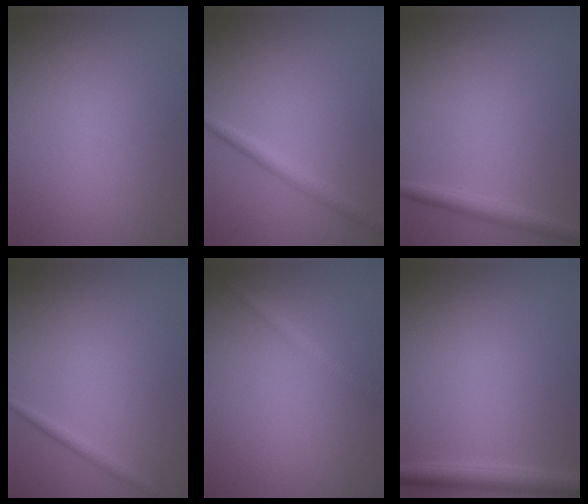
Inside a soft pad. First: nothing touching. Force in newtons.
{"total": 1.9, "press": 1.9, "slide": 0.1}
{"total": 1.8, "press": 1.8, "slide": 0.1}
{"total": 1.1, "press": 1.0, "slide": 0.1}
{"total": 1.6, "press": 1.6, "slide": 0.0}
{"total": 2.5, "press": 2.5, "slide": 0.1}